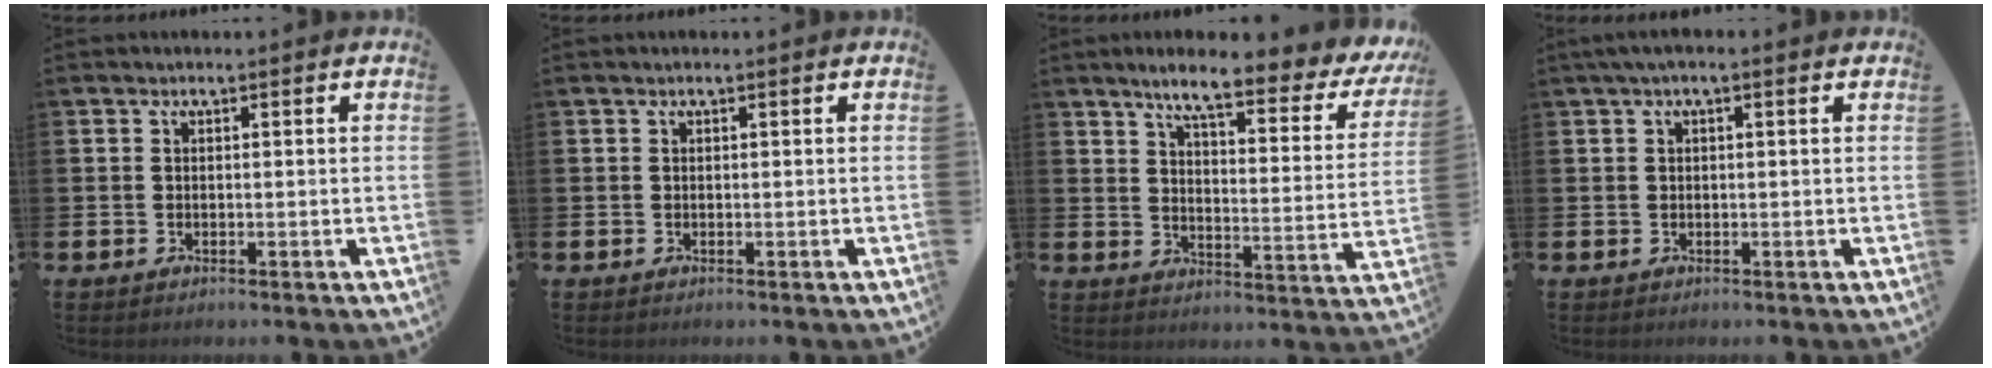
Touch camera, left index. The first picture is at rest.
{"total": 0.0}
{"total": 7.2, "force": [5.9, 1.1, 3.9], "torque": [-0.090, -0.043, 0.092]}
{"total": 1.1, "force": [0.4, 0.2, 1.0], "torque": [-0.021, 0.004, 0.006]}